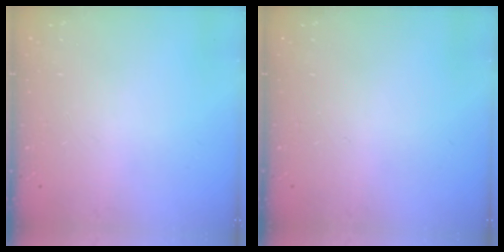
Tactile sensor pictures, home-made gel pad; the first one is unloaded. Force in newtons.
{"total": 0.0}